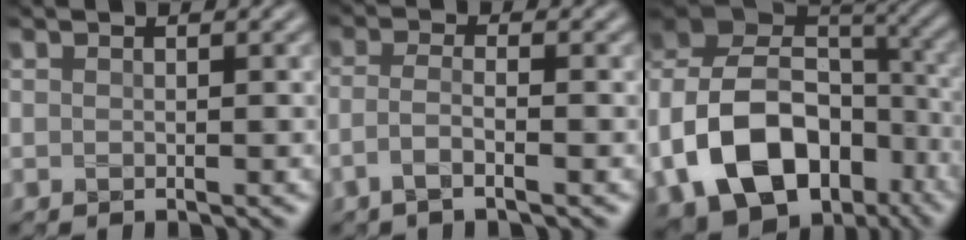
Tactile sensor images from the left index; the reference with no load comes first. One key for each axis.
{"total": 2.7, "fx": -1.2, "fy": 0.7, "fz": 2.3, "tx": -0.042, "ty": 0.002, "tz": -0.038}
{"total": 16.2, "fx": -5.1, "fy": 11.7, "fz": 10.0, "tx": -0.201, "ty": -0.008, "tz": -0.090}